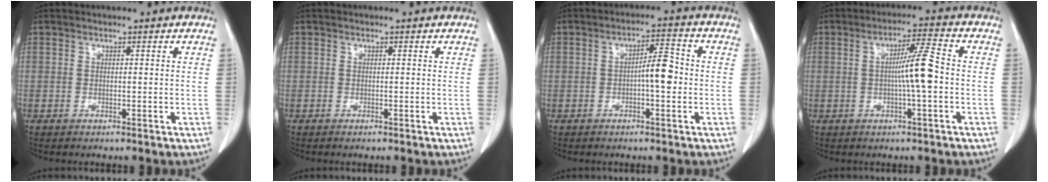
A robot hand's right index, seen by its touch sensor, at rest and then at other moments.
{"total": 0.0}
{"total": 4.7, "force": [-0.5, 1.1, 4.6], "torque": [-0.067, 0.017, -0.005]}
{"total": 6.4, "force": [-0.4, -0.3, 6.4], "torque": [-0.104, 0.010, -0.006]}